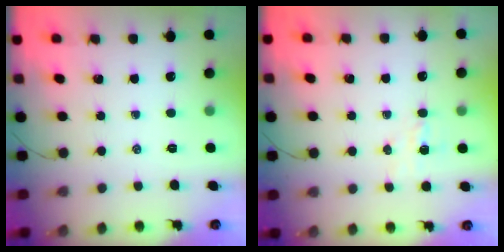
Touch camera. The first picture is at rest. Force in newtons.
{"total": 3.5, "press": 3.3, "slide": 1.1}